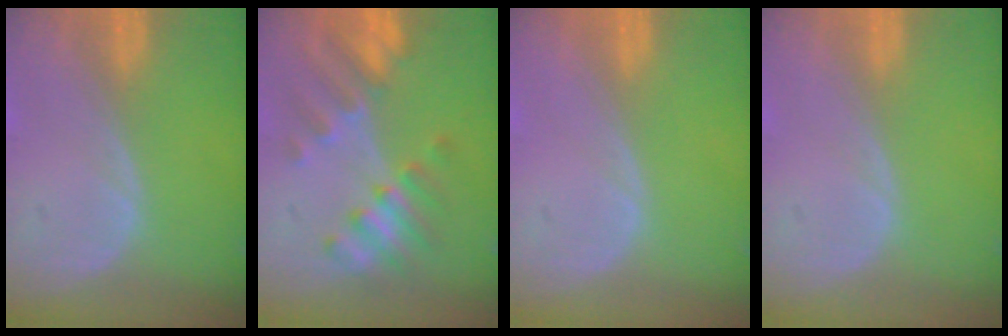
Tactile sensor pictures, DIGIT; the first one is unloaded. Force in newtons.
{"total": 7.6, "press": 7.5, "slide": 1.1}
{"total": 0.0}
{"total": 0.0}